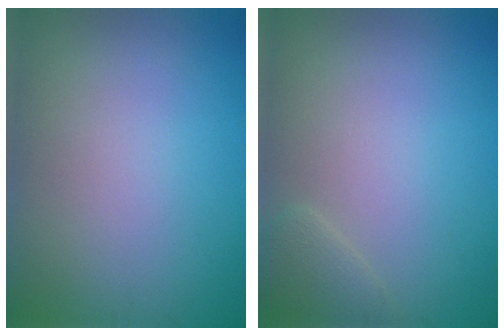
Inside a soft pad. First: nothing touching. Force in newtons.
{"total": 1.3, "press": 1.3, "slide": 0.2}